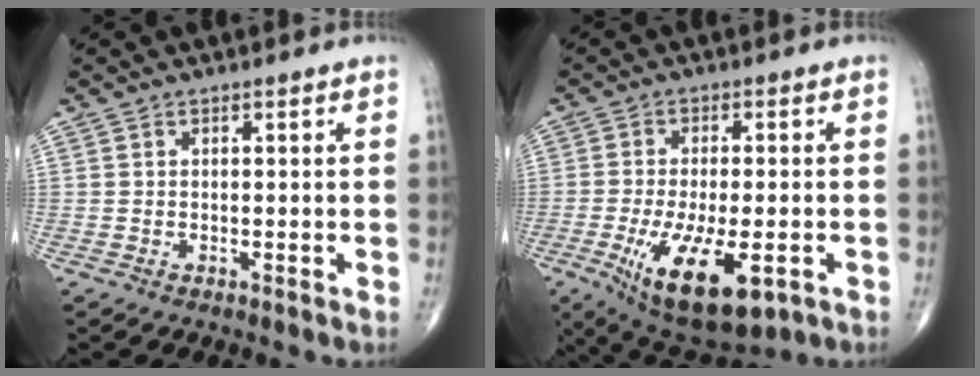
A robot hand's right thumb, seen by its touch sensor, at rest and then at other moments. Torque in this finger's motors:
{"motor_torque": [0.08, 0.78, 0.75, 0.33, 0.24]}